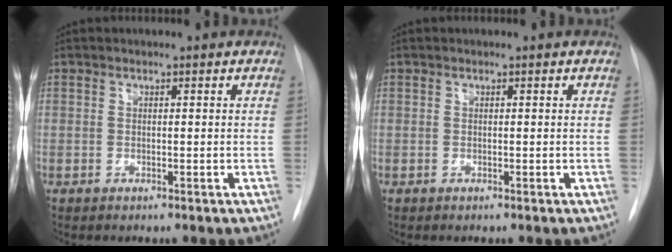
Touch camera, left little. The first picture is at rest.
{"total": 0.0}